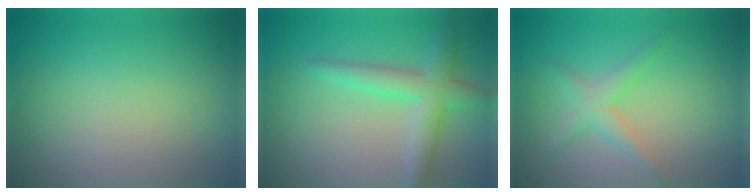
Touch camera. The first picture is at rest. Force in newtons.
{"total": 3.7, "press": 3.7, "slide": 0.2}
{"total": 2.3, "press": 2.3, "slide": 0.1}